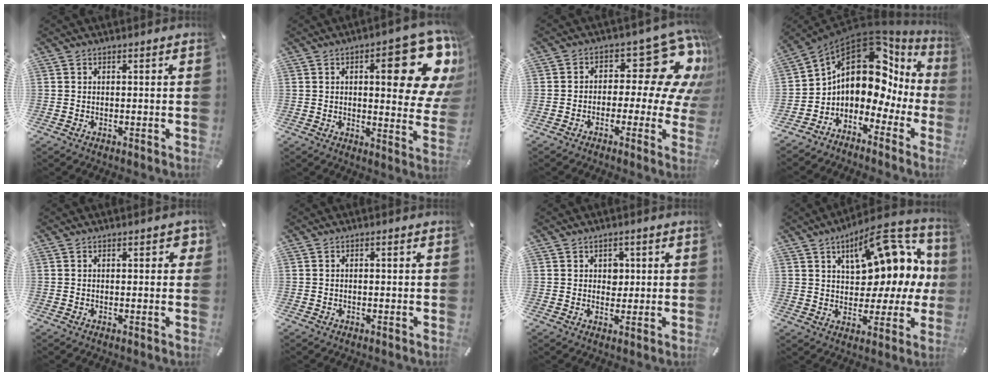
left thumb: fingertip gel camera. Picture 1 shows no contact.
{"total": 21.3, "force": [8.4, 8.0, 17.9], "torque": [-0.214, -0.060, 0.124]}
{"total": 17.2, "force": [6.1, 9.1, 13.2], "torque": [-0.167, -0.043, 0.094]}
{"total": 14.7, "force": [4.8, 10.0, 9.7], "torque": [-0.151, -0.050, 0.073]}
{"total": 2.9, "force": [0.2, 1.5, 2.5], "torque": [-0.033, 0.003, -0.002]}
{"total": 1.1, "force": [-0.3, 0.5, 0.9], "torque": [-0.016, 0.002, -0.006]}
{"total": 3.4, "force": [0.5, 2.9, 1.6], "torque": [-0.014, -0.003, 0.001]}
{"total": 16.5, "force": [7.7, 8.2, 12.0], "torque": [-0.156, -0.056, 0.128]}